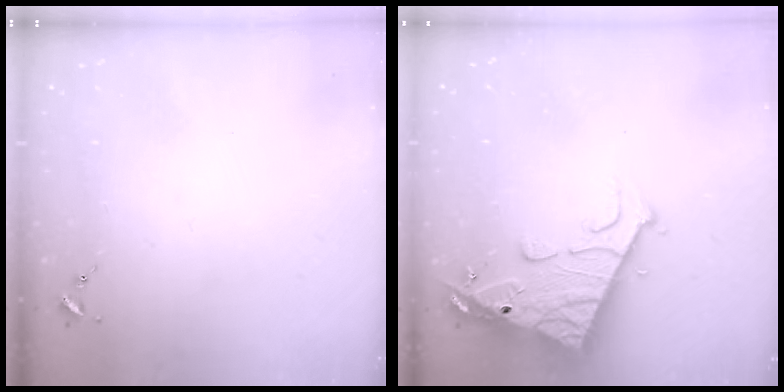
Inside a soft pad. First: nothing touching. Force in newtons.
{"total": 15.6, "press": 15.5, "slide": 1.5}